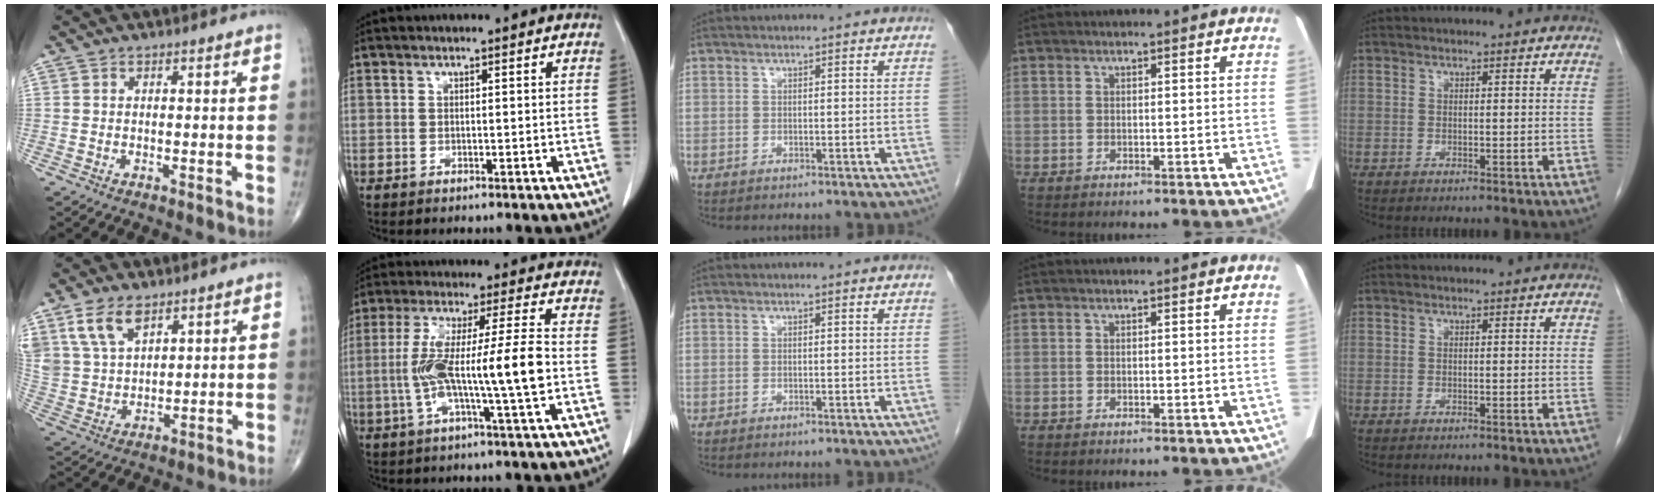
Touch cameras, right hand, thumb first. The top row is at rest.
{"thumb": {"total": 9.6, "force": [5.7, 5.3, 5.5], "torque": [-0.098, -0.015, 0.124]}, "index": {"total": 13.1, "force": [-1.9, -0.3, 12.9], "torque": [-0.246, 0.011, -0.038]}}